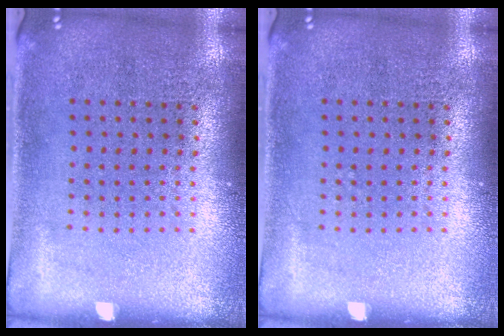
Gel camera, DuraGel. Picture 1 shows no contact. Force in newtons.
{"total": 0.0}